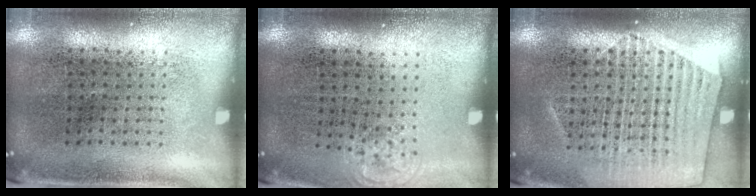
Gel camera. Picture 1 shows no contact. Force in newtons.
{"total": 0.6, "press": 0.5, "slide": 0.3}
{"total": 1.5, "press": 1.5, "slide": 0.5}